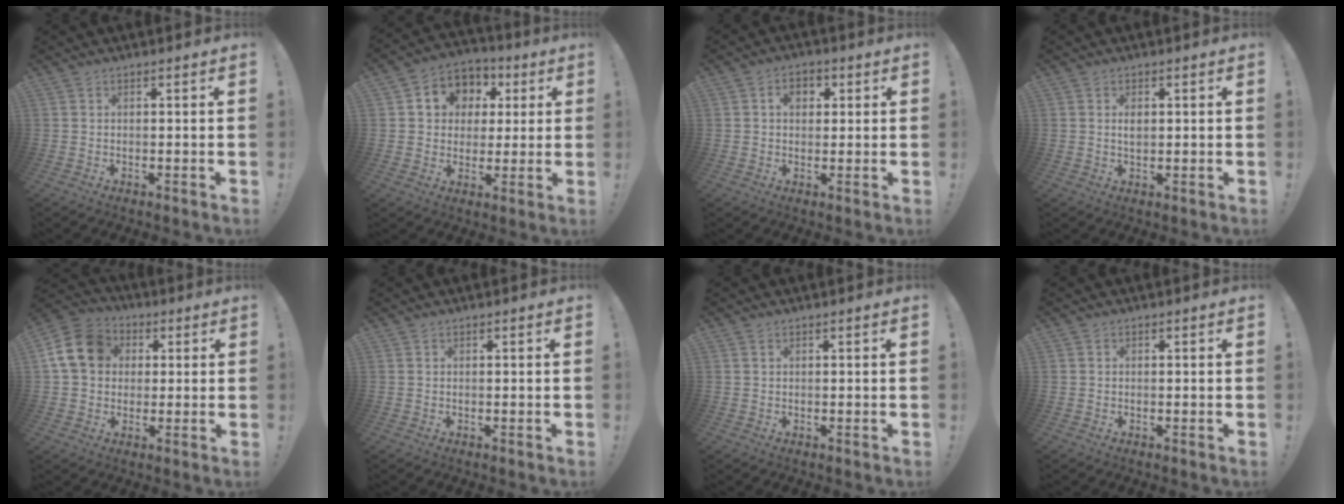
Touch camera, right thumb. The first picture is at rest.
{"total": 8.6, "force": [1.5, 8.1, 2.4], "torque": [-0.035, -0.008, 0.035]}
{"total": 4.9, "force": [1.3, 3.8, 2.8], "torque": [-0.031, 0.001, 0.019]}
{"total": 2.1, "force": [0.4, 1.2, 1.6], "torque": [-0.019, -0.002, 0.004]}
{"total": 14.6, "force": [3.2, 11.9, 7.8], "torque": [-0.124, 0.004, 0.066]}
{"total": 0.0}
{"total": 0.5, "force": [0.4, 0.2, 0.3], "torque": [-0.001, -0.002, 0.006]}
{"total": 0.0}